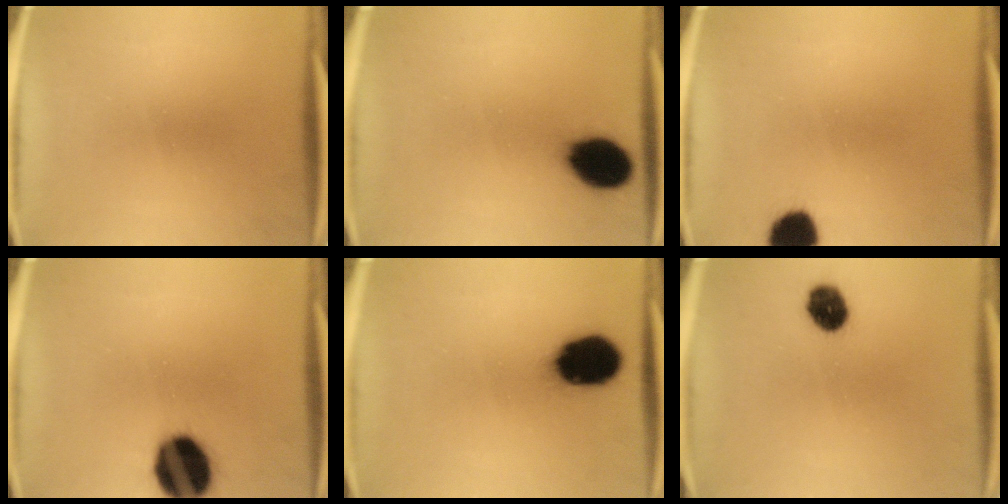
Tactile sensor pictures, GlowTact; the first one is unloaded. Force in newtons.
{"total": 11.8}
{"total": 8.0}
{"total": 16.7}
{"total": 15.3}
{"total": 6.9}